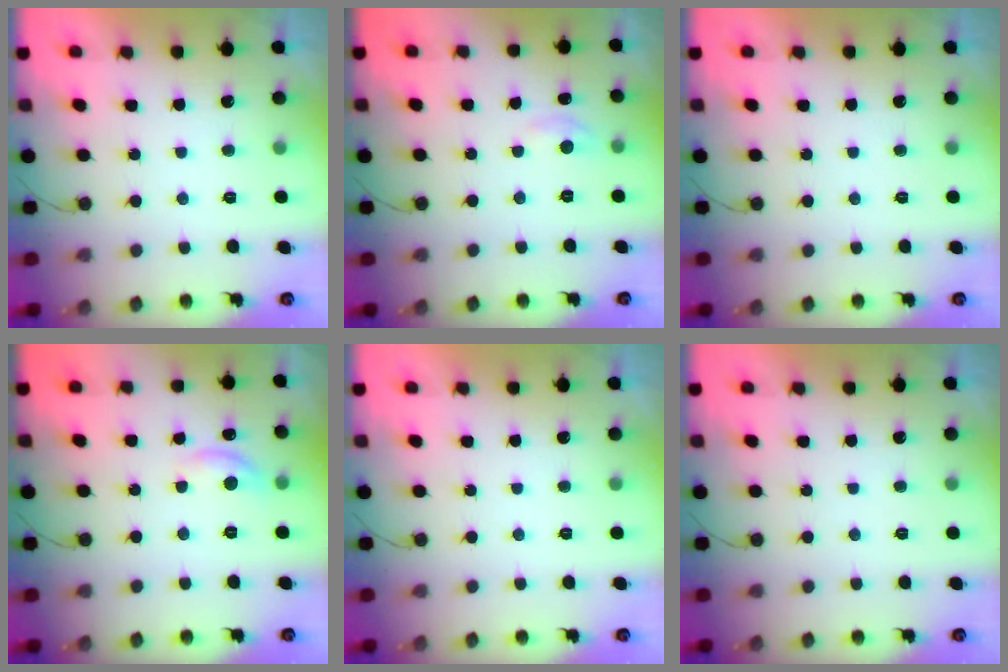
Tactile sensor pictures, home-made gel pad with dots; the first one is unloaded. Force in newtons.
{"total": 2.8, "press": 2.8, "slide": 0.4}
{"total": 0.0}
{"total": 8.5, "press": 8.5, "slide": 0.5}
{"total": 0.0}
{"total": 0.0}